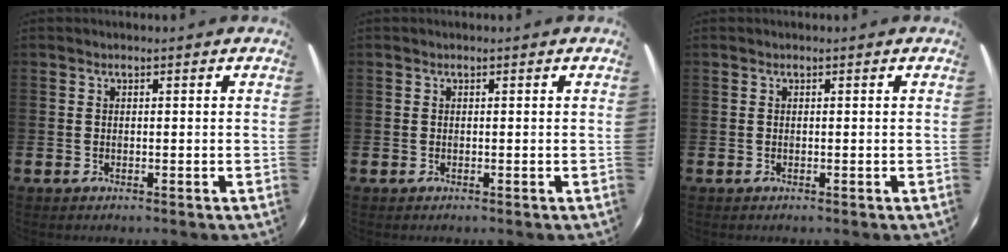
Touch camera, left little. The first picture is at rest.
{"total": 0.0}
{"total": 0.0}